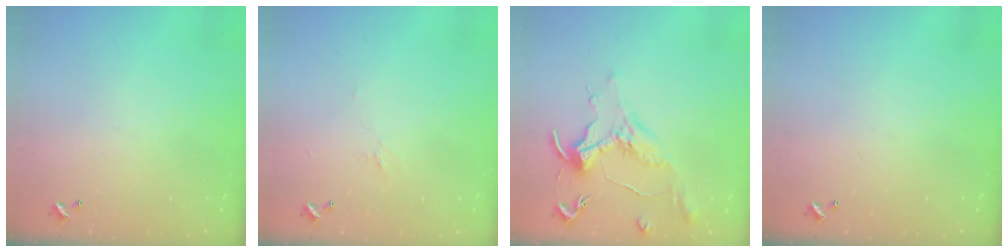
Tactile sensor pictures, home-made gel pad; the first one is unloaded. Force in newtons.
{"total": 0.5, "press": 0.0, "slide": 0.5}
{"total": 1.3, "press": 1.1, "slide": 0.6}
{"total": 0.0}